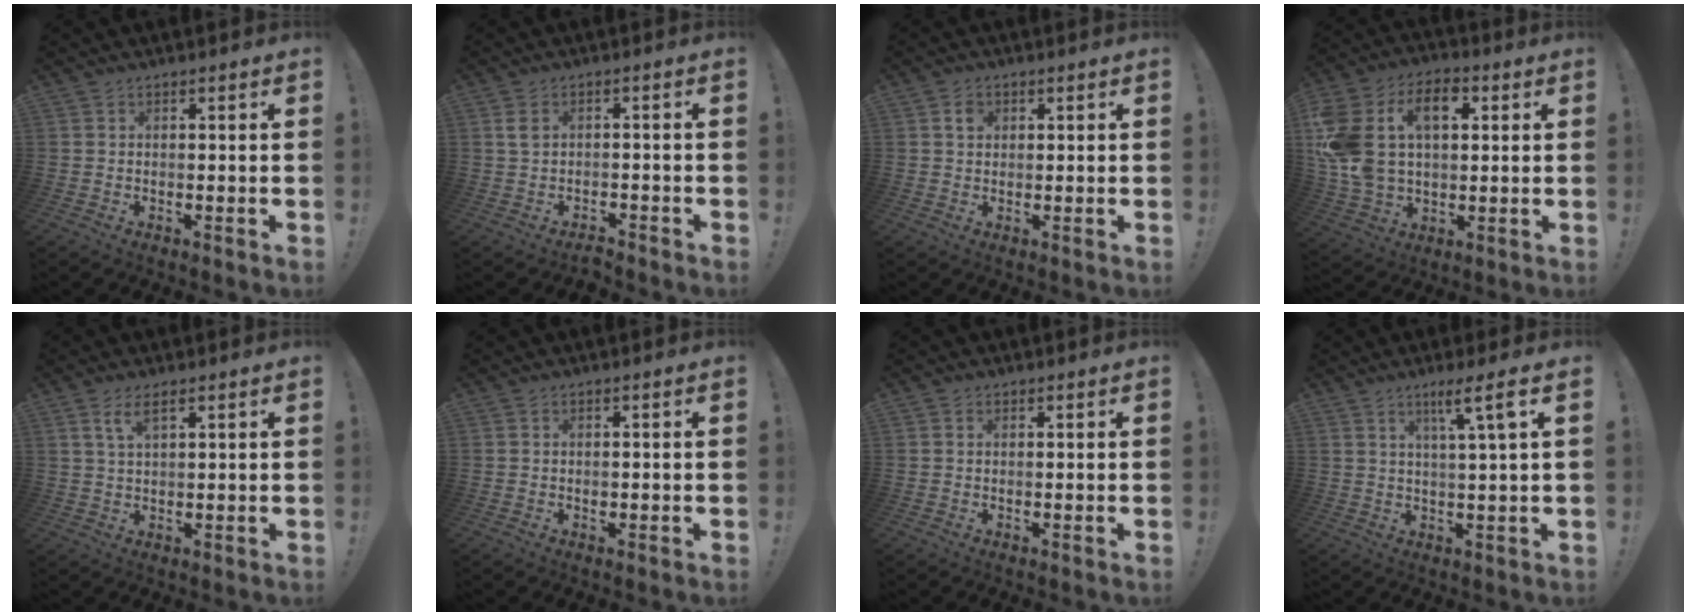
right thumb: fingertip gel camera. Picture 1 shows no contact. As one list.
[{"total": 2.7, "force": [-1.0, 1.8, 1.9], "torque": [-0.033, 0.007, -0.017]}, {"total": 2.7, "force": [1.0, 2.1, 1.2], "torque": [-0.006, -0.003, 0.014]}, {"total": 19.4, "force": [5.5, 13.1, 13.2], "torque": [-0.267, -0.008, 0.095]}, {"total": 4.6, "force": [2.6, 1.7, 3.5], "torque": [-0.067, -0.003, 0.046]}, {"total": 0.8, "force": [-0.1, 0.7, 0.4], "torque": [-0.008, 0.003, -0.001]}, {"total": 0.8, "force": [0.4, 0.7, 0.0], "torque": [0.005, -0.001, 0.007]}, {"total": 7.5, "force": [3.4, -0.4, 6.7], "torque": [-0.102, -0.010, 0.045]}]